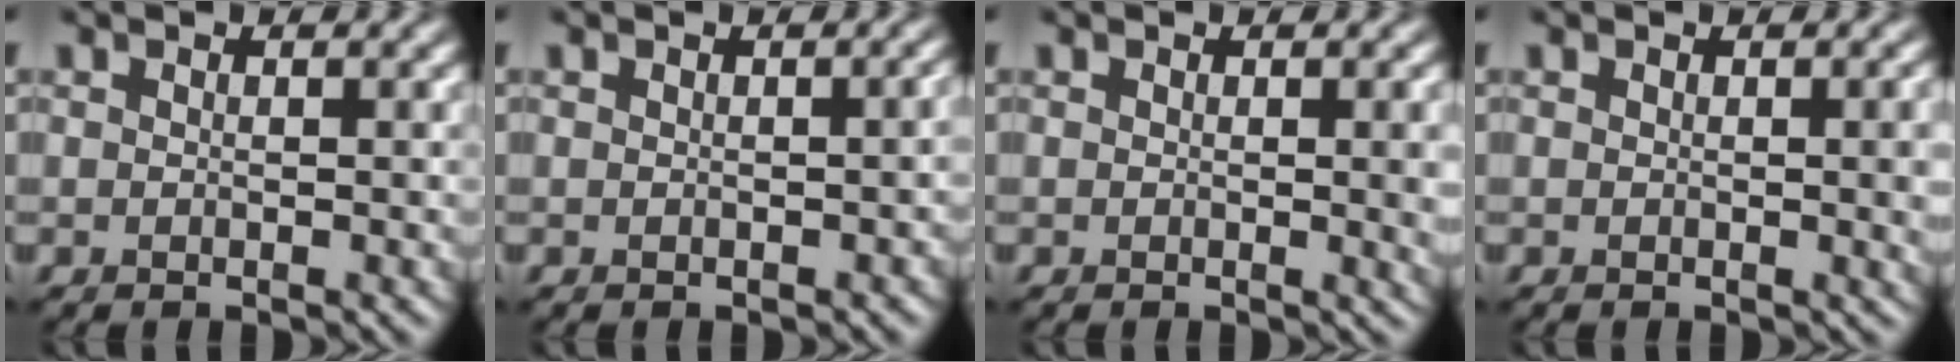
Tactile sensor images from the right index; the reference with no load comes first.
{"total": 1.3, "force": [-0.3, 0.4, 1.2], "torque": [-0.014, 0.000, -0.001]}
{"total": 2.6, "force": [0.1, 0.6, 2.5], "torque": [-0.026, -0.002, 0.000]}
{"total": 2.8, "force": [0.1, 0.8, 2.7], "torque": [-0.029, 0.001, -0.001]}